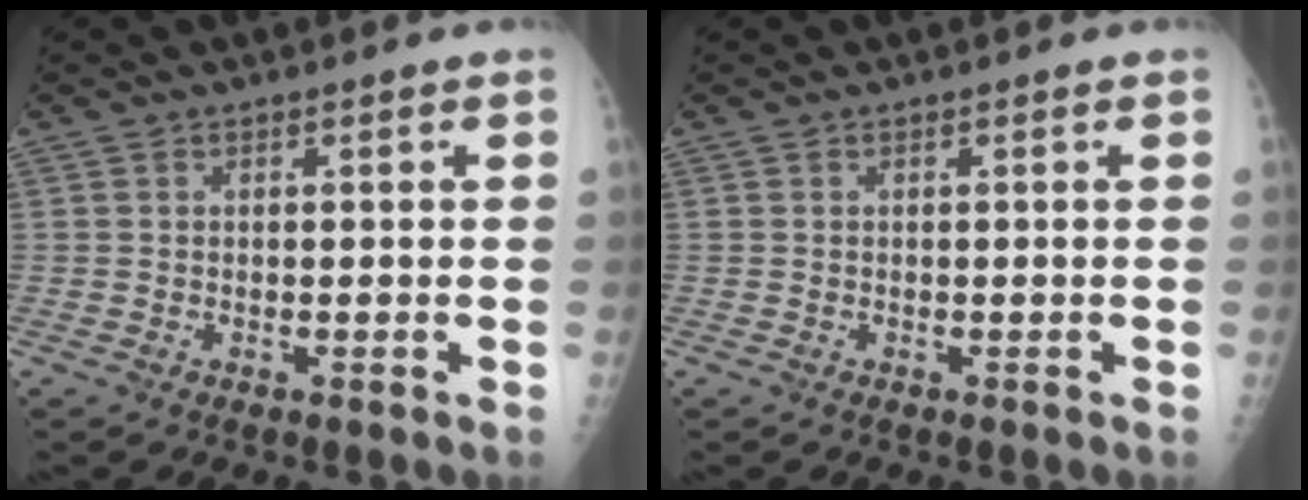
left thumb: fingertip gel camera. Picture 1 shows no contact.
{"total": 0.0}